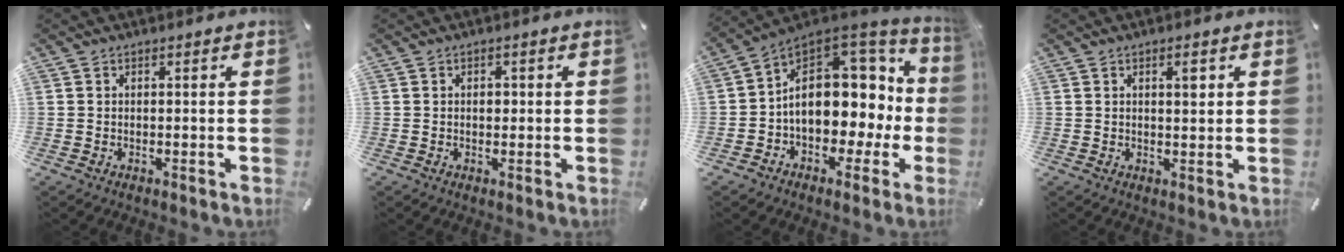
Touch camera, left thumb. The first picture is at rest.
{"total": 1.6, "force": [0.1, 1.2, 1.0], "torque": [-0.005, -0.001, -0.005]}
{"total": 15.2, "force": [1.2, 11.3, 10.1], "torque": [-0.165, -0.024, 0.026]}
{"total": 2.9, "force": [1.1, 1.1, 2.5], "torque": [-0.036, -0.003, 0.014]}